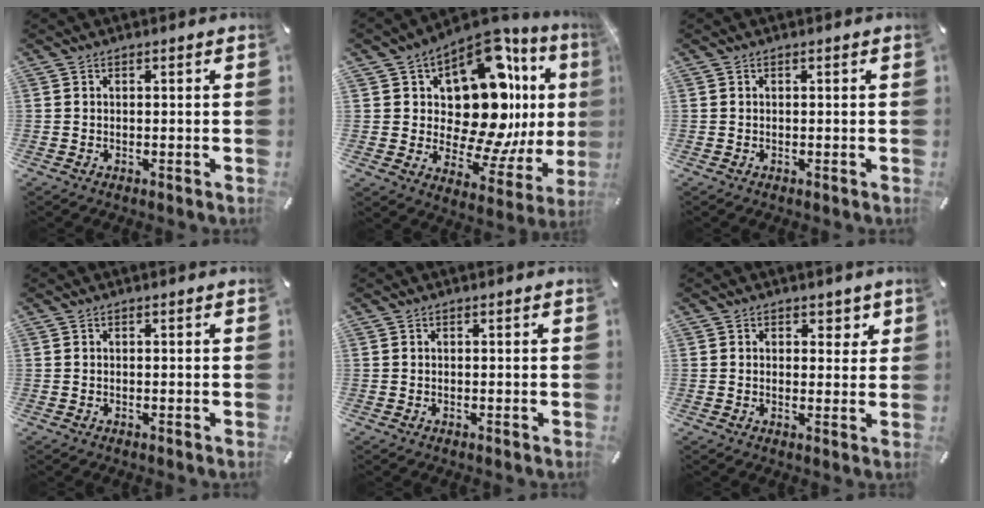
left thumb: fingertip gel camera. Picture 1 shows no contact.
{"total": 21.2, "force": [6.3, 12.3, 16.1], "torque": [-0.250, -0.077, 0.109]}
{"total": 0.0}
{"total": 0.0}
{"total": 0.0}
{"total": 2.9, "force": [1.4, 2.4, 0.9], "torque": [0.009, -0.006, 0.016]}